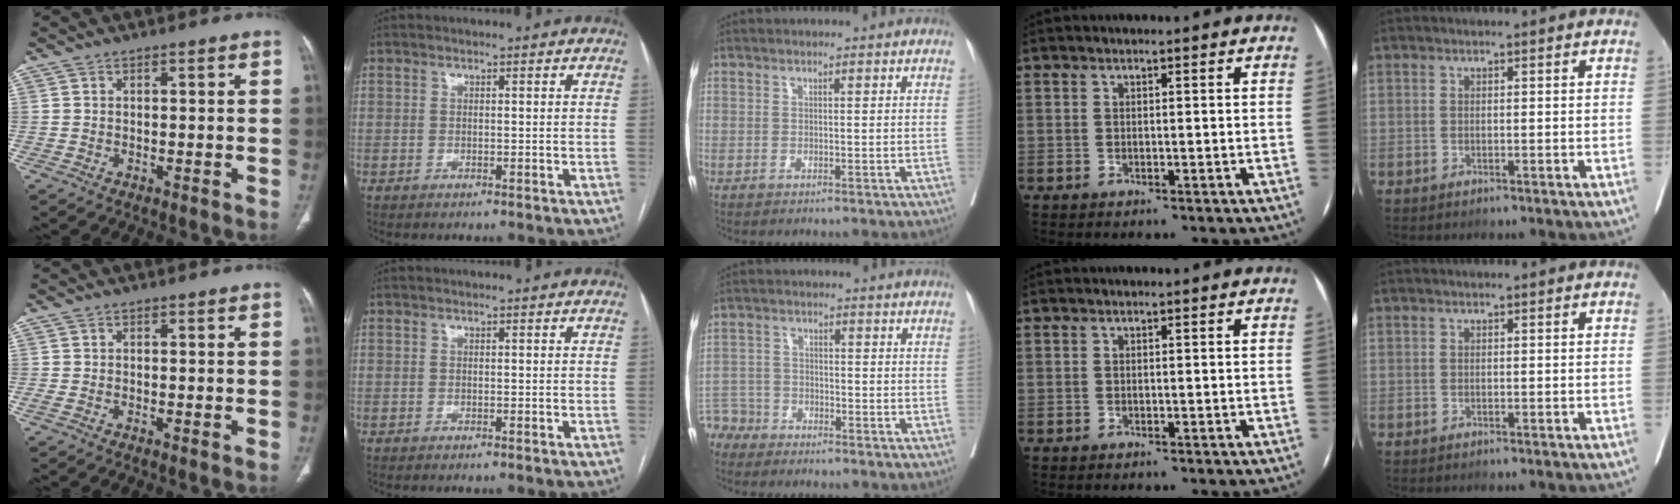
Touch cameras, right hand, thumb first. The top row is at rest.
{"thumb": {"total": 1.2, "force": [-0.4, 0.4, 1.1], "torque": [-0.028, -0.005, -0.009]}, "middle": {"total": 4.7, "force": [-4.2, 2.0, -0.7], "torque": [0.019, -0.001, -0.087]}}